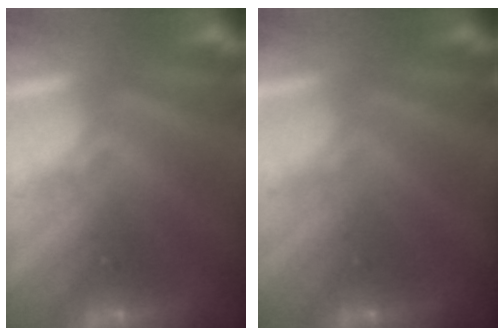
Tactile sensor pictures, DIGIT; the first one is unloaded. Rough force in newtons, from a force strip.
{"total": 2.4}